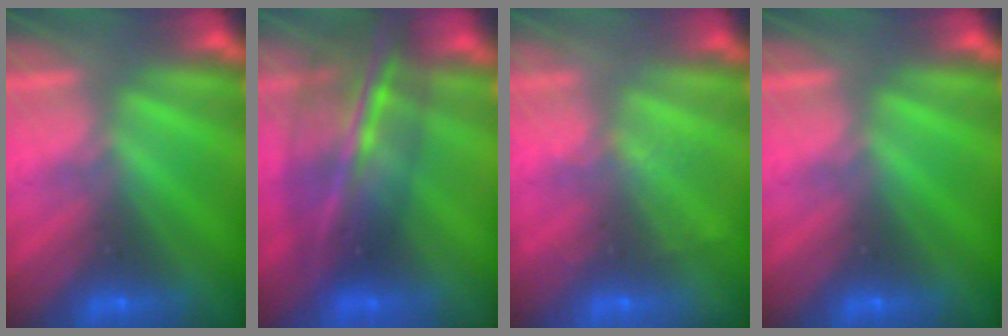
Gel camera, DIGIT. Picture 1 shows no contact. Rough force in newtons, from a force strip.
{"total": 7.7}
{"total": 2.0}
{"total": 0.0}